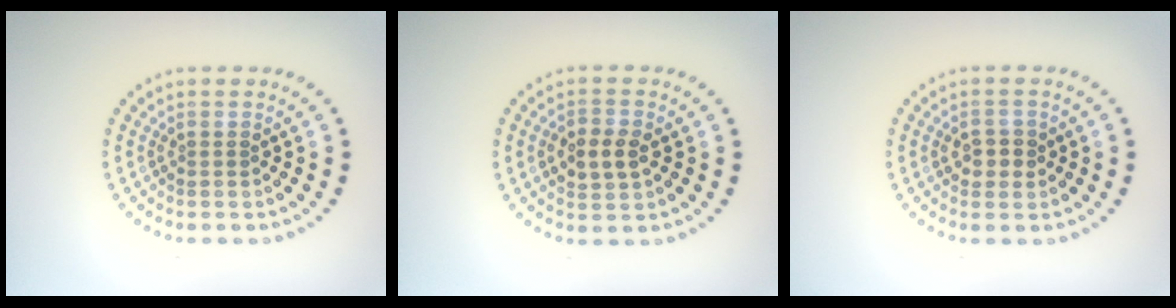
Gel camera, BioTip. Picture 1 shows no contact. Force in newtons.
{"total": 2.8, "press": 2.8, "slide": 0.1}
{"total": 1.9, "press": 1.9, "slide": 0.2}